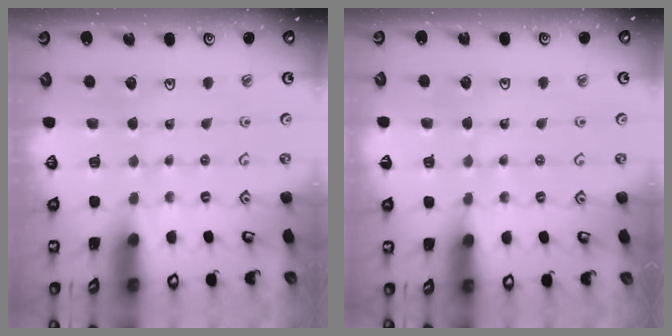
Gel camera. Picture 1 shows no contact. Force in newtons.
{"total": 2.2, "press": 2.1, "slide": 0.5}